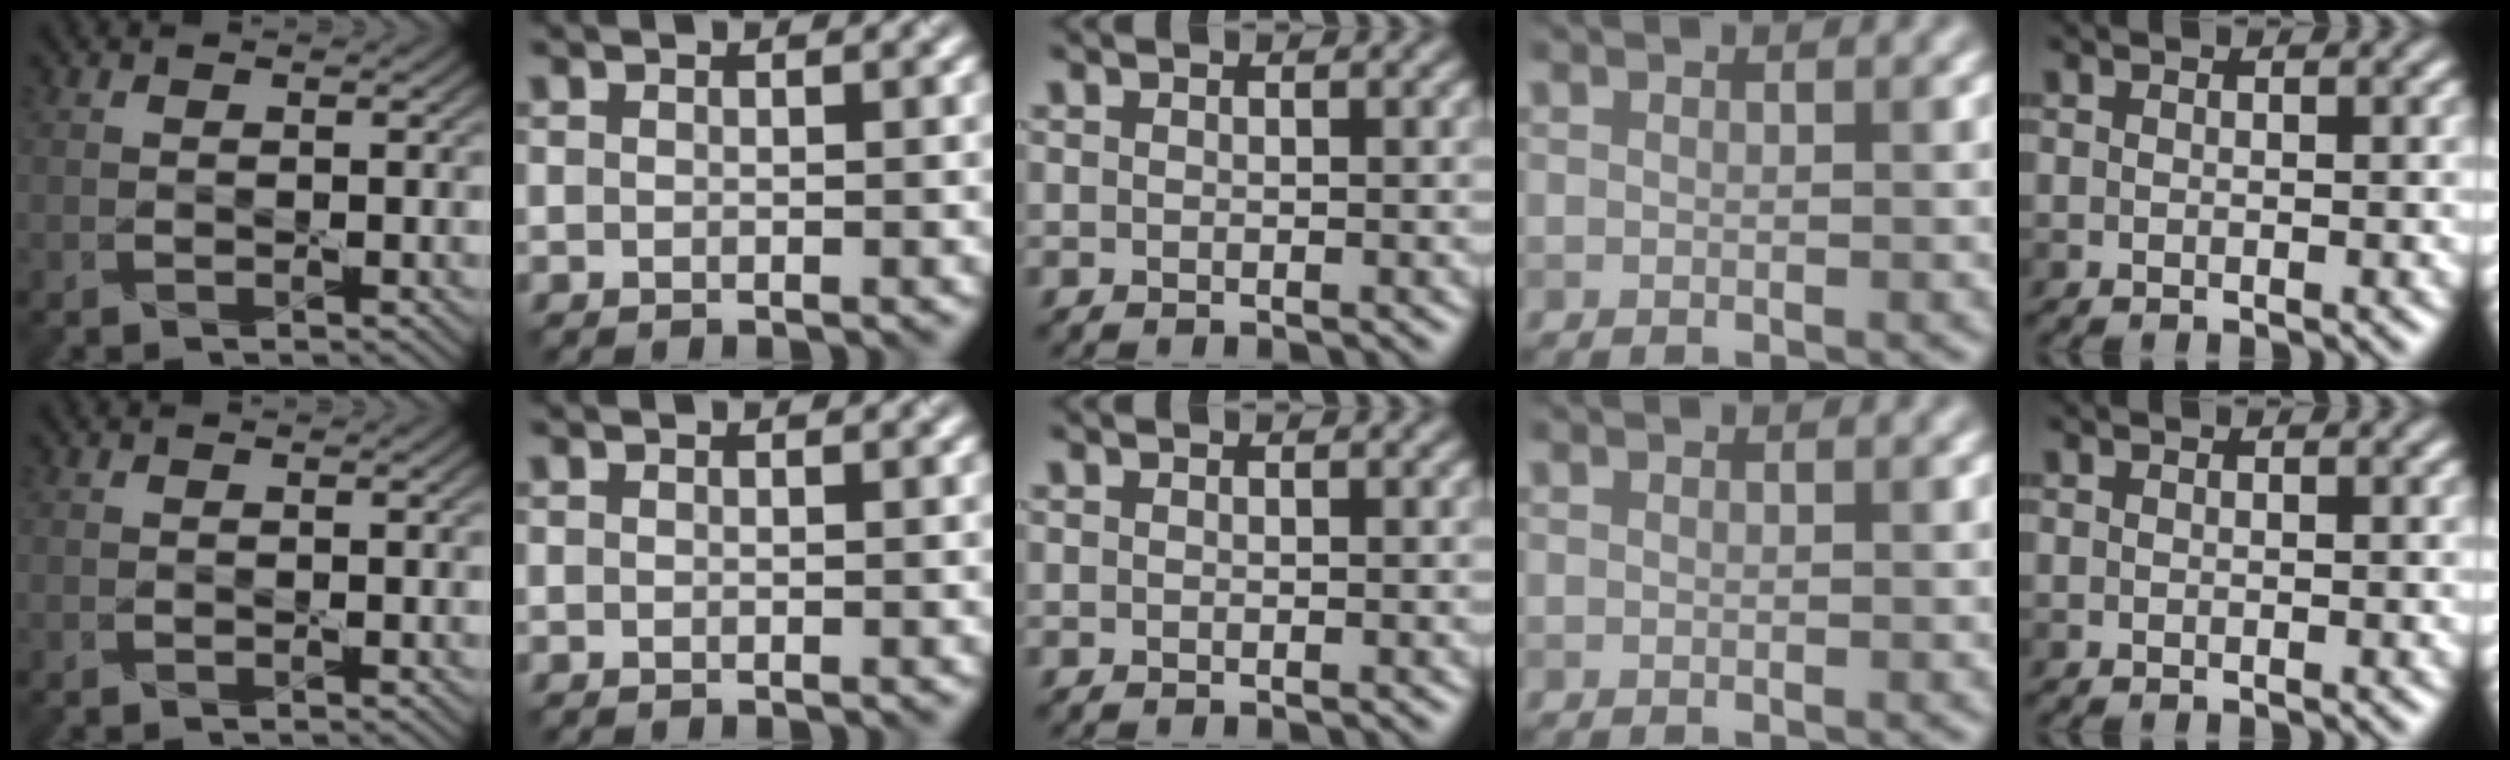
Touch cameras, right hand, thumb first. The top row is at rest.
{}